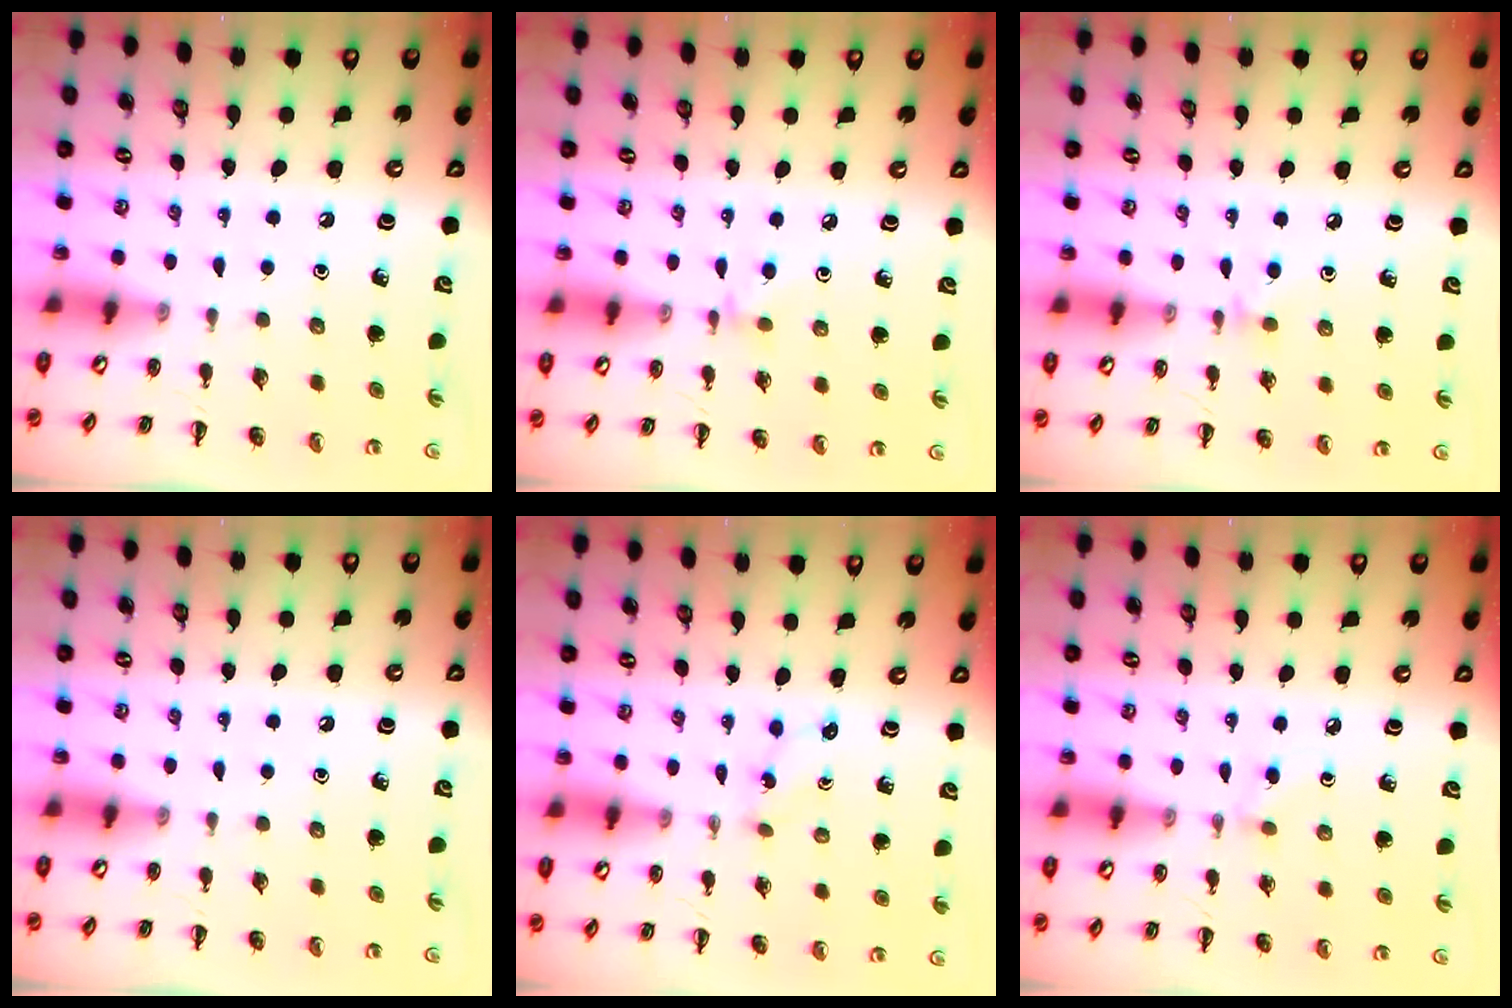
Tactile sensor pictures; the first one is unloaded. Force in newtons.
{"total": 3.0, "press": 2.7, "slide": 1.2}
{"total": 3.8, "press": 3.5, "slide": 1.6}
{"total": 0.0}
{"total": 1.3, "press": 1.2, "slide": 0.4}
{"total": 2.9, "press": 2.7, "slide": 1.0}